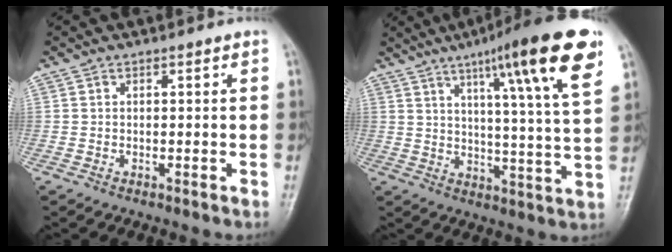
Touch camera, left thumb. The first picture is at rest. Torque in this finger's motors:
{"motor_torque": [0.43, 0.55, 1.58, -1.18, 0.34]}